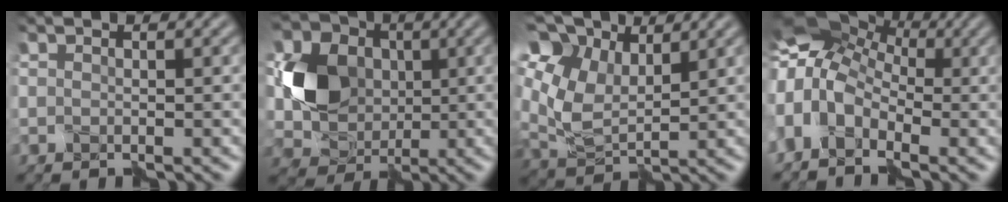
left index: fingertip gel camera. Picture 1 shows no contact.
{"total": 6.8, "force": [0.7, 5.6, 3.8], "torque": [-0.085, -0.006, 0.014]}
{"total": 8.1, "force": [5.8, 3.7, 4.1], "torque": [-0.120, 0.020, 0.104]}
{"total": 9.7, "force": [-0.3, 7.1, 6.6], "torque": [-0.134, 0.021, -0.018]}